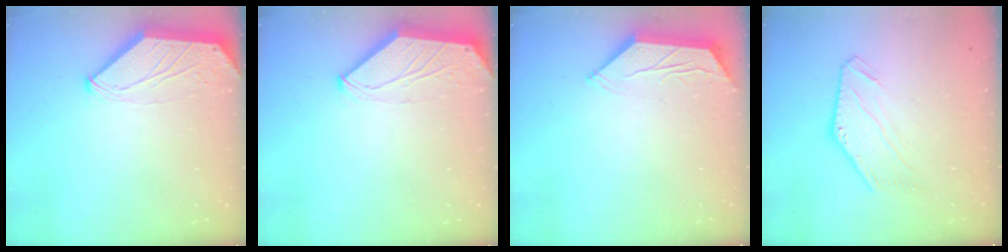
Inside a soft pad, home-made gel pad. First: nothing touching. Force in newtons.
{"total": 0.0}
{"total": 3.6, "press": 3.5, "slide": 0.5}
{"total": 3.2, "press": 3.2, "slide": 0.4}